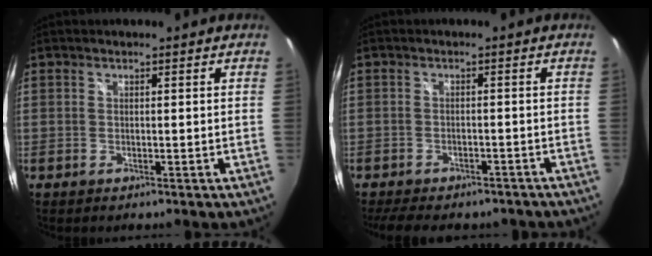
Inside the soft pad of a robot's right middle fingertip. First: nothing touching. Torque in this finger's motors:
{"motor_torque": [1.06, -1.08, 0.16, 0.06]}